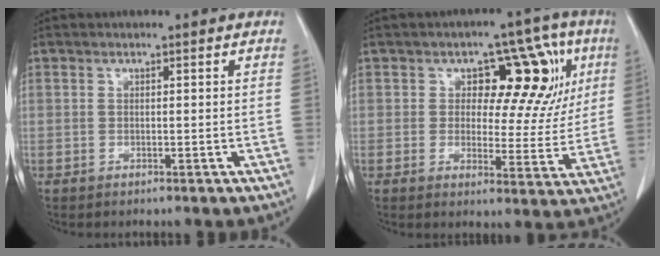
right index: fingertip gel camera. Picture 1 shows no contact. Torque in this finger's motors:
{"motor_torque": [0.25, 0.22, 0.17, 0.02]}